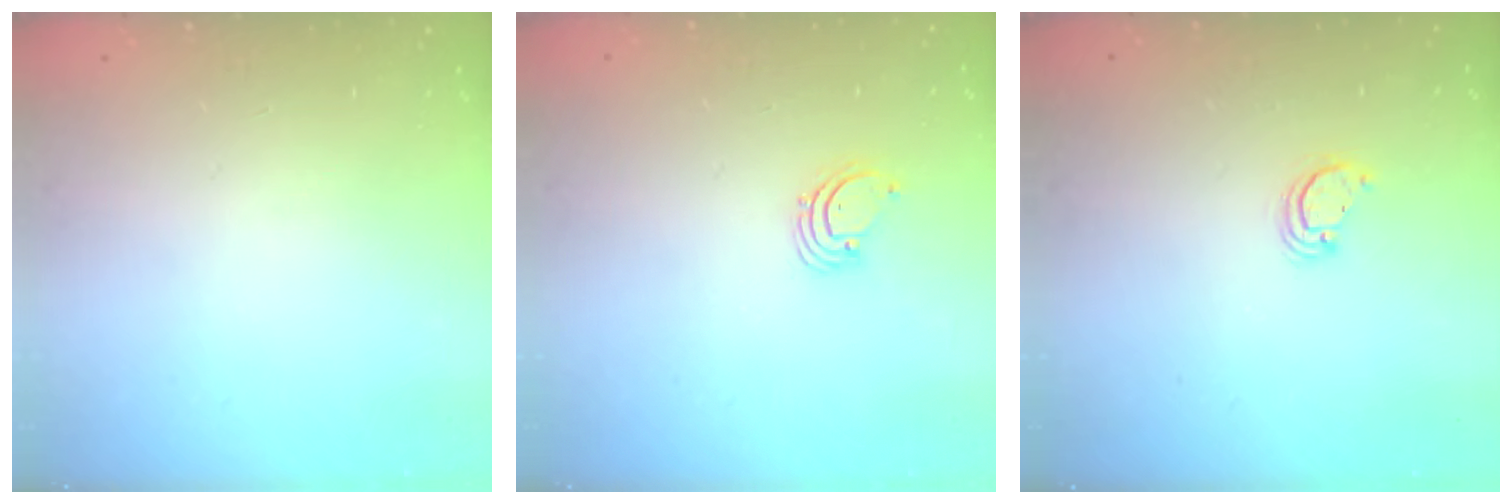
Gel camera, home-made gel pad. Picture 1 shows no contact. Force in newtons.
{"total": 1.6, "press": 1.6, "slide": 0.1}
{"total": 2.9, "press": 2.9, "slide": 0.1}